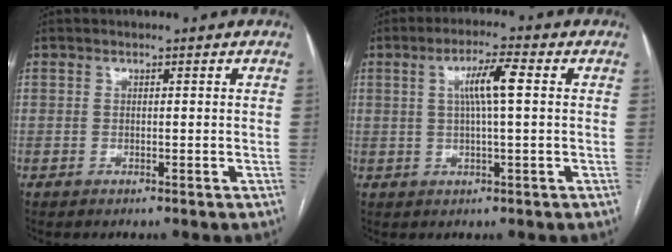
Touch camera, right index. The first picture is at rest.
{"total": 5.9, "force": [1.2, 0.3, 5.7], "torque": [-0.105, 0.008, 0.022]}